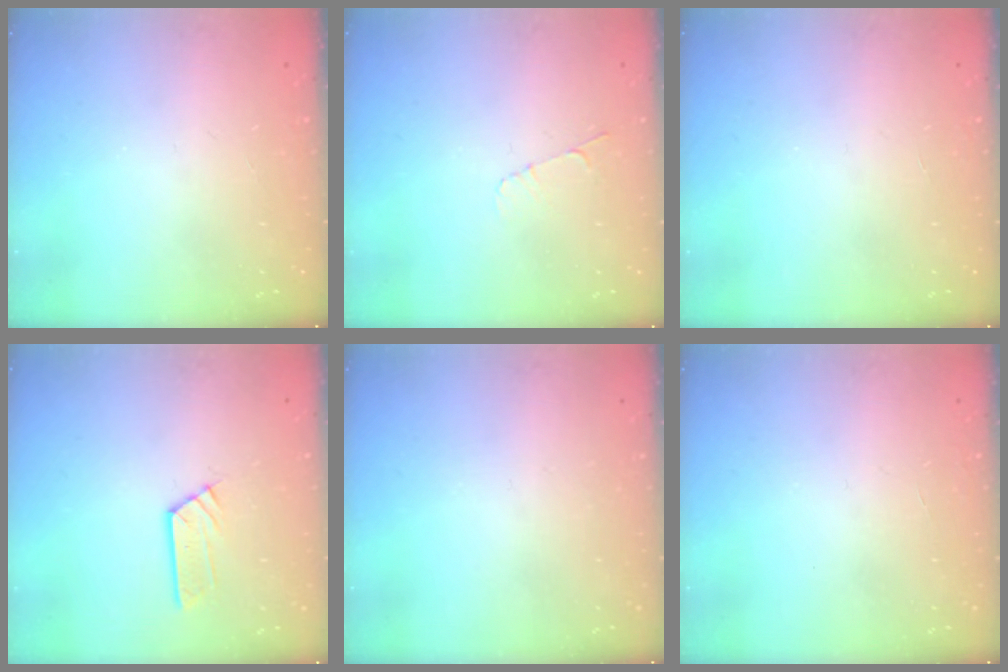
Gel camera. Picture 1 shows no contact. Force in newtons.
{"total": 3.5, "press": 3.4, "slide": 0.4}
{"total": 0.0}
{"total": 4.1, "press": 4.1, "slide": 0.1}
{"total": 0.0}
{"total": 0.0}